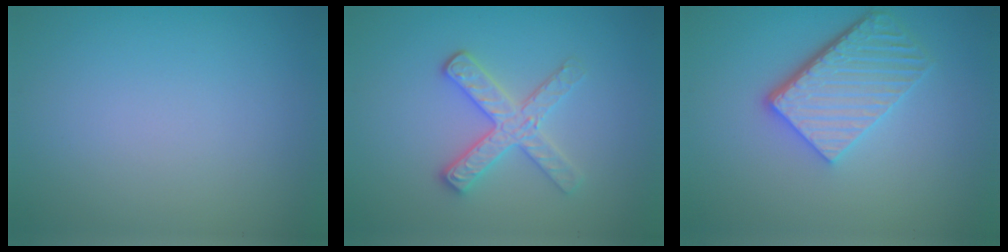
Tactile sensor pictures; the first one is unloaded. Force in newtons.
{"total": 3.1, "press": 2.9, "slide": 1.2}
{"total": 5.2, "press": 3.9, "slide": 3.5}